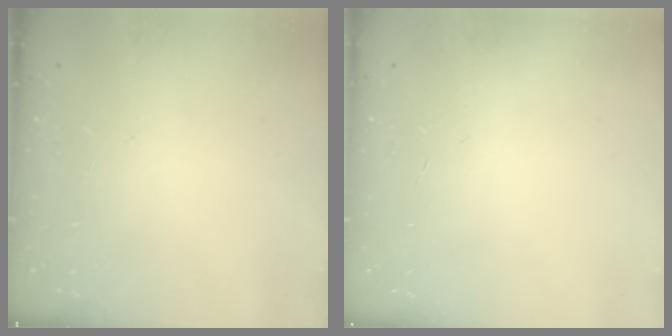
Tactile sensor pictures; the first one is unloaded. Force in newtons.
{"total": 0.0}